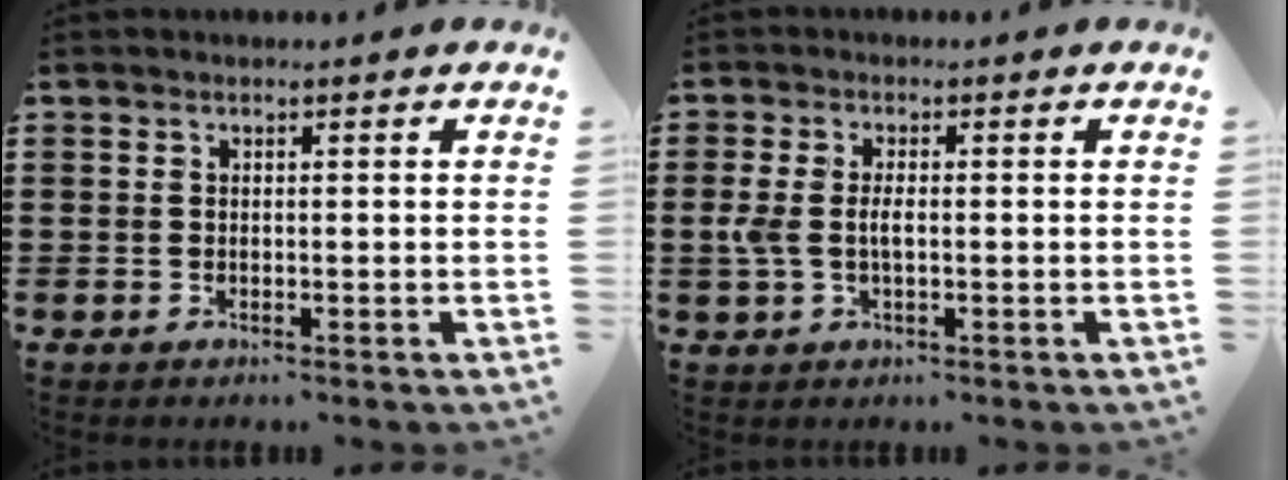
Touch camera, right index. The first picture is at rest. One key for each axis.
{"total": 3.3, "fx": -0.3, "fy": 1.6, "fz": 2.9, "tx": -0.077, "ty": -0.004, "tz": -0.013}